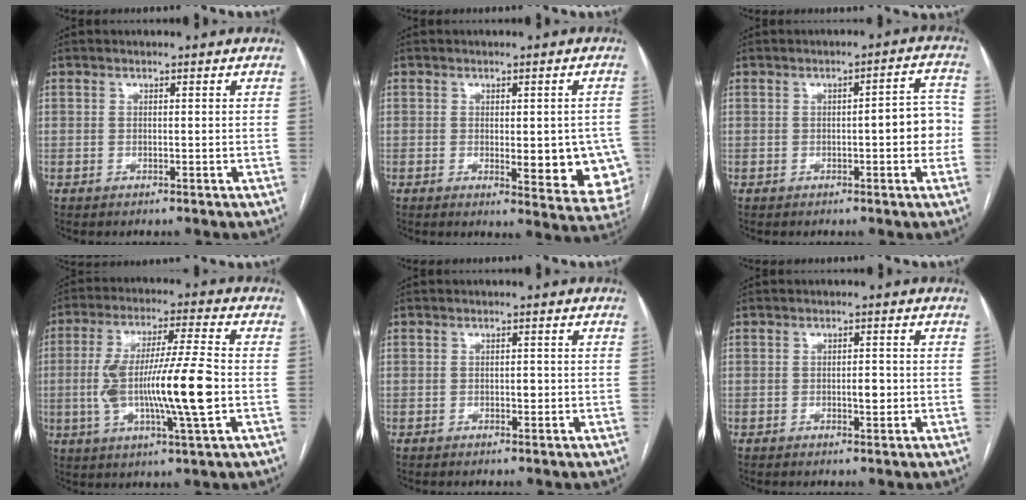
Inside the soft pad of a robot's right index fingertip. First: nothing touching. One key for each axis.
{"total": 11.4, "fx": -2.0, "fy": 3.7, "fz": 10.6, "tx": -0.089, "ty": -0.005, "tz": -0.013}
{"total": 5.5, "fx": -0.8, "fy": 1.4, "fz": 5.3, "tx": -0.057, "ty": 0.019, "tz": -0.013}
{"total": 14.7, "fx": -1.9, "fy": 0.7, "fz": 14.6, "tx": -0.274, "ty": 0.001, "tz": -0.035}
{"total": 1.1, "fx": -0.2, "fy": 0.5, "fz": 0.9, "tx": -0.012, "ty": 0.001, "tz": -0.003}
{"total": 2.2, "fx": -0.4, "fy": 0.7, "fz": 2.0, "tx": -0.032, "ty": 0.001, "tz": -0.004}